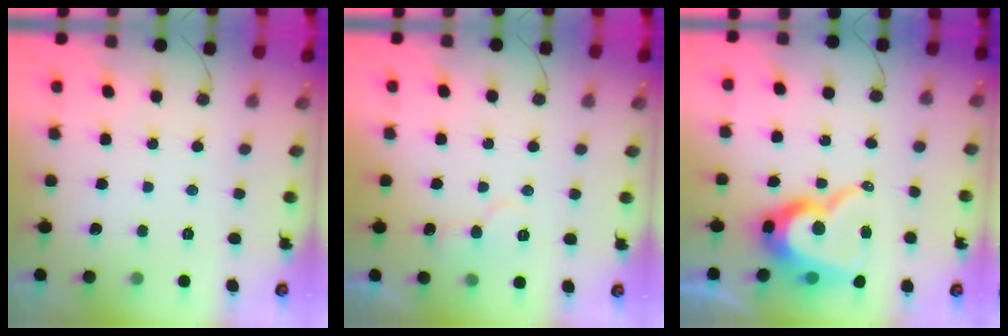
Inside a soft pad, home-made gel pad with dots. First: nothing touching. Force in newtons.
{"total": 7.0, "press": 7.0, "slide": 0.5}
{"total": 15.7, "press": 15.7, "slide": 1.3}